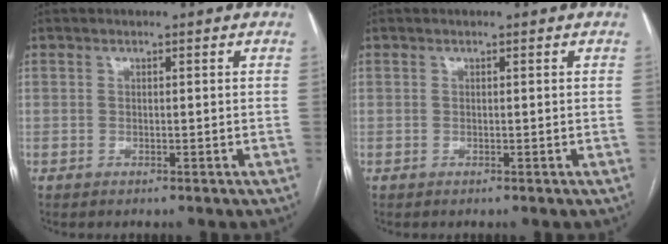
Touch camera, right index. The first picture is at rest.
{"total": 0.0}